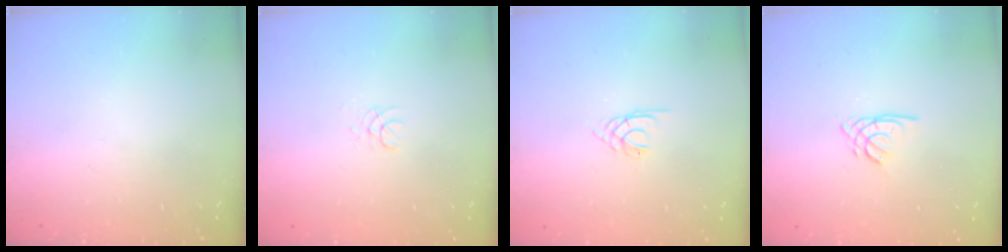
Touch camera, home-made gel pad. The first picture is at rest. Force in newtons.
{"total": 1.3, "press": 1.3, "slide": 0.1}
{"total": 1.6, "press": 1.6, "slide": 0.3}
{"total": 2.2, "press": 2.2, "slide": 0.0}